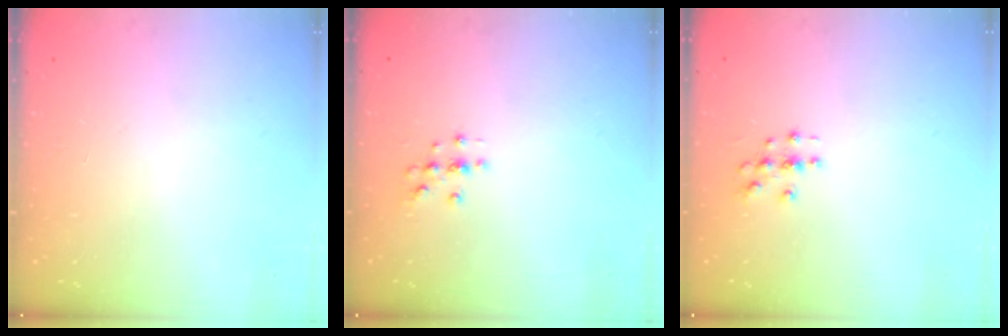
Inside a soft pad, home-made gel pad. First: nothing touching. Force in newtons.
{"total": 2.0, "press": 2.0, "slide": 0.2}
{"total": 3.0, "press": 3.0, "slide": 0.3}